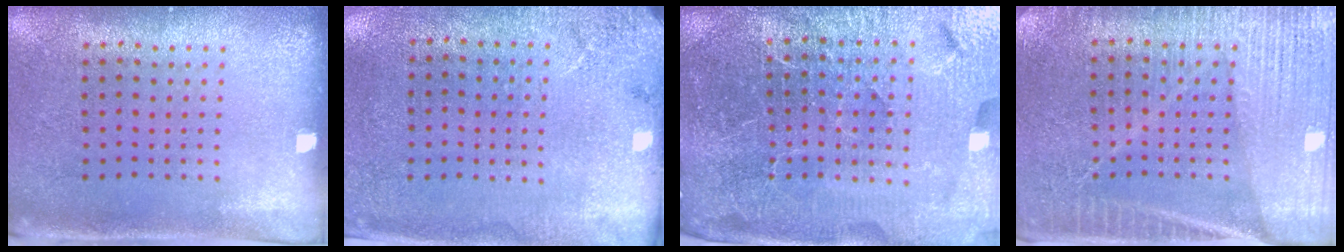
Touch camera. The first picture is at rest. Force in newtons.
{"total": 2.7, "press": 2.2, "slide": 1.5}
{"total": 6.2, "press": 5.5, "slide": 2.8}
{"total": 3.9, "press": 3.8, "slide": 0.9}